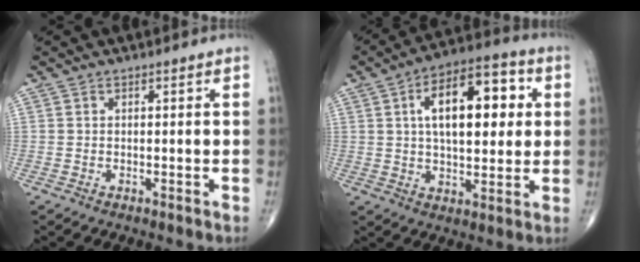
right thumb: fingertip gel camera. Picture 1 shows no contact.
{"total": 17.1, "force": [3.8, 8.4, 14.4], "torque": [-0.196, 0.014, 0.054]}